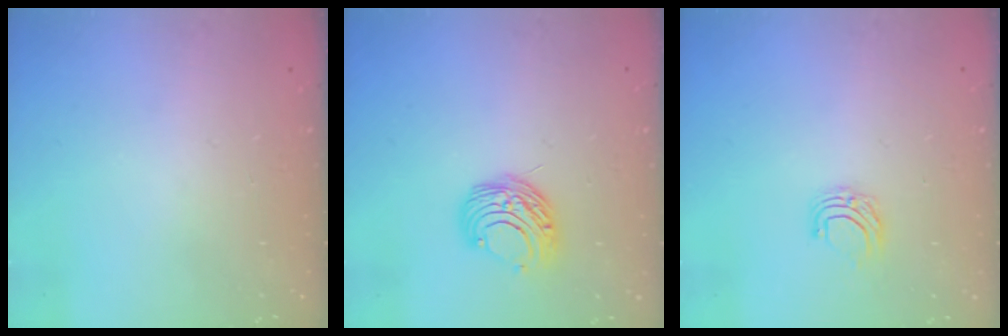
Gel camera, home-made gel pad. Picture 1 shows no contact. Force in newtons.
{"total": 8.7, "press": 8.7, "slide": 0.6}
{"total": 5.2, "press": 5.2, "slide": 0.4}